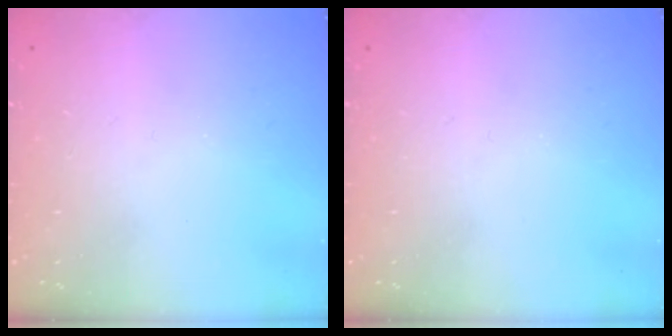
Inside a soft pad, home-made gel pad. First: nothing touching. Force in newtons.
{"total": 0.0}